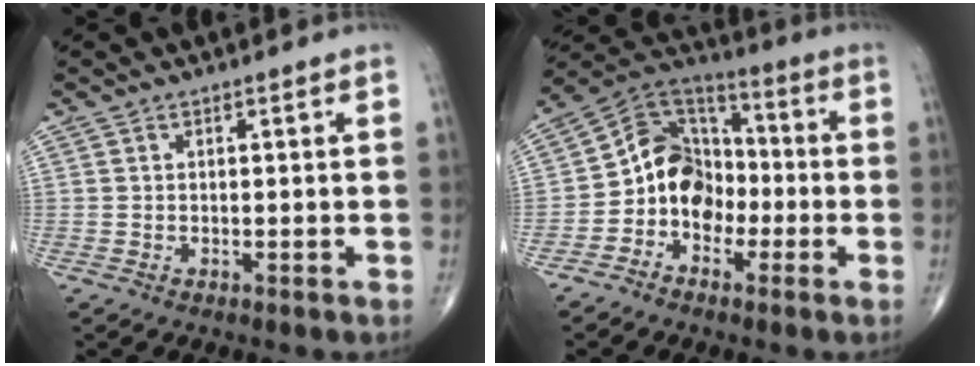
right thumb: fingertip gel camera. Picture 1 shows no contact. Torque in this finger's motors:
{"motor_torque": [2.61, 2.40, 0.47, -0.61, 0.05]}